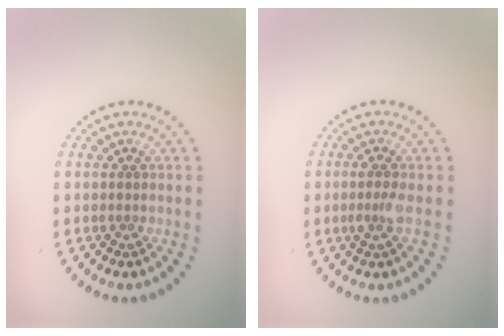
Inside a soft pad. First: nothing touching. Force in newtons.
{"total": 1.6, "press": 1.4, "slide": 0.8}